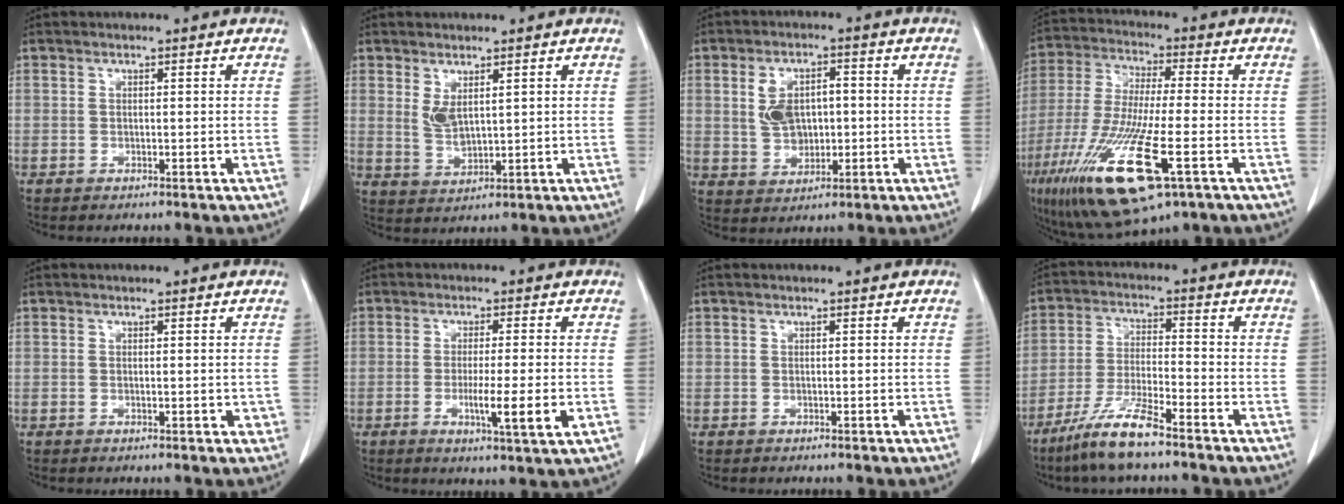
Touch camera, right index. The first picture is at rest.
{"total": 3.7, "force": [1.6, 1.2, 3.1], "torque": [-0.066, -0.005, 0.044]}
{"total": 6.6, "force": [0.5, 4.3, 5.1], "torque": [-0.099, 0.015, 0.019]}
{"total": 17.1, "force": [-7.3, 2.3, 15.3], "torque": [-0.327, -0.049, -0.130]}
{"total": 1.7, "force": [0.0, 0.8, 1.4], "torque": [-0.017, -0.002, 0.005]}
{"total": 7.0, "force": [-1.7, -0.2, 6.8], "torque": [-0.110, -0.017, -0.026]}
{"total": 0.0}
{"total": 8.6, "force": [-6.4, 0.4, 5.8], "torque": [-0.122, -0.022, -0.129]}